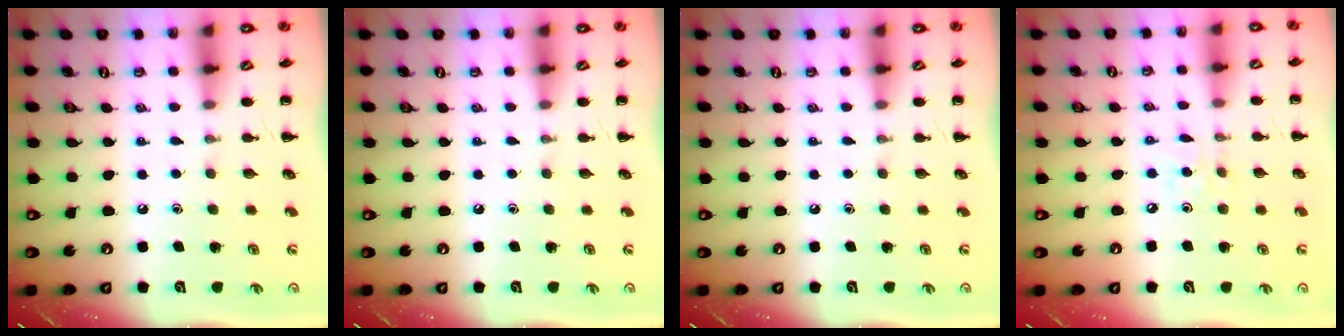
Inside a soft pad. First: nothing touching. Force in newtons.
{"total": 0.0}
{"total": 0.0}
{"total": 2.1, "press": 2.1, "slide": 0.6}